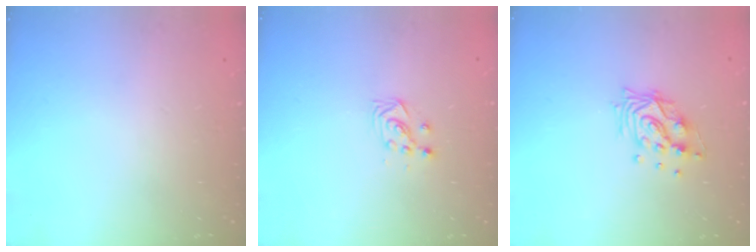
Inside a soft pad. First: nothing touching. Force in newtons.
{"total": 2.7, "press": 2.7, "slide": 0.3}
{"total": 11.5, "press": 11.4, "slide": 1.5}